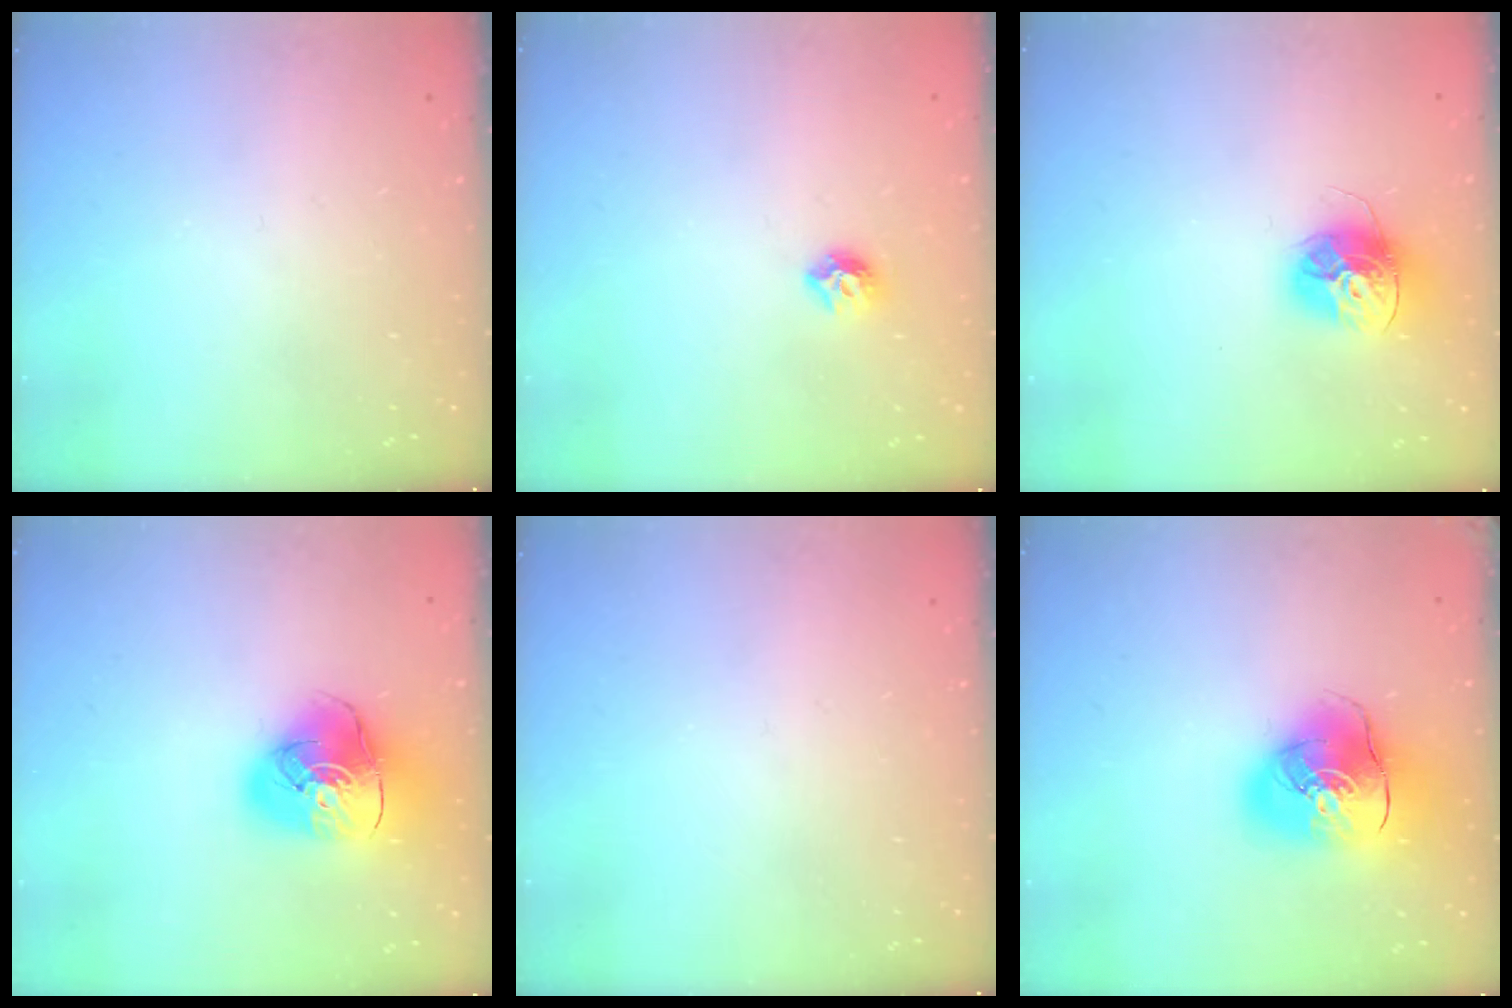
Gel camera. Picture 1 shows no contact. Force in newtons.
{"total": 6.1, "press": 6.0, "slide": 0.9}
{"total": 15.0, "press": 14.9, "slide": 1.3}
{"total": 13.9, "press": 13.8, "slide": 1.7}
{"total": 0.0}
{"total": 15.9, "press": 15.6, "slide": 2.7}